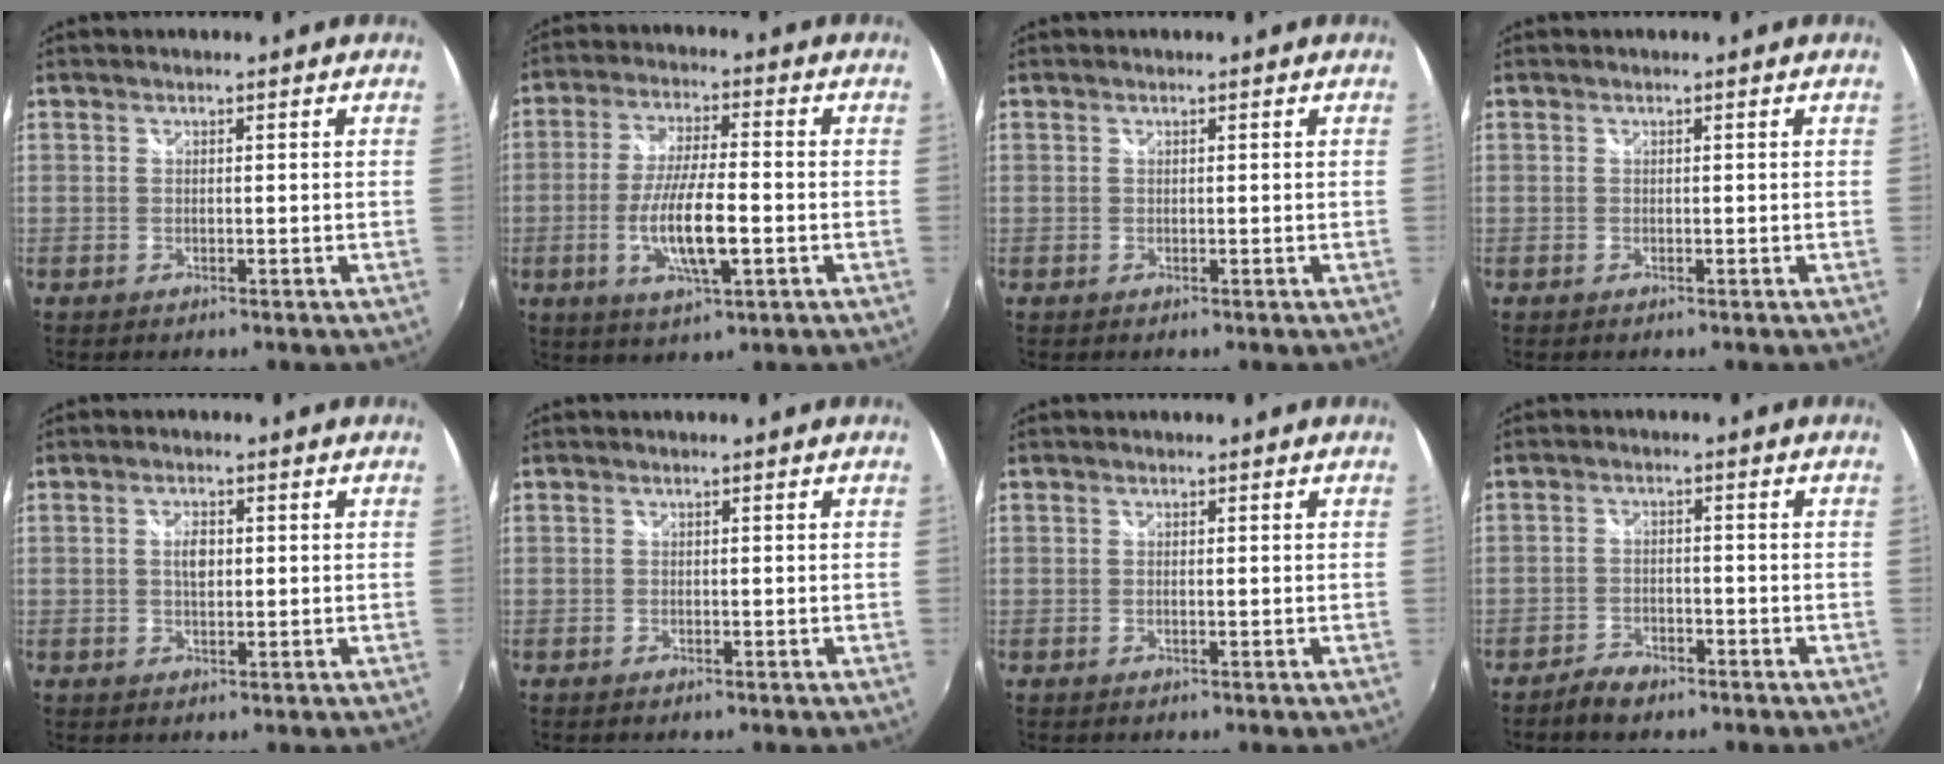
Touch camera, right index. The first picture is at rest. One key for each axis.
{"total": 10.8, "fx": -2.9, "fy": 2.3, "fz": 10.2, "tx": -0.197, "ty": -0.010, "tz": -0.052}
{"total": 0.0}
{"total": 0.0}
{"total": 2.9, "fx": 0.3, "fy": 1.5, "fz": 2.4, "tx": -0.042, "ty": 0.003, "tz": 0.005}
{"total": 0.0}
{"total": 0.0}
{"total": 4.2, "fx": -3.5, "fy": 1.9, "fz": 1.5, "tx": -0.047, "ty": 0.004, "tz": -0.062}